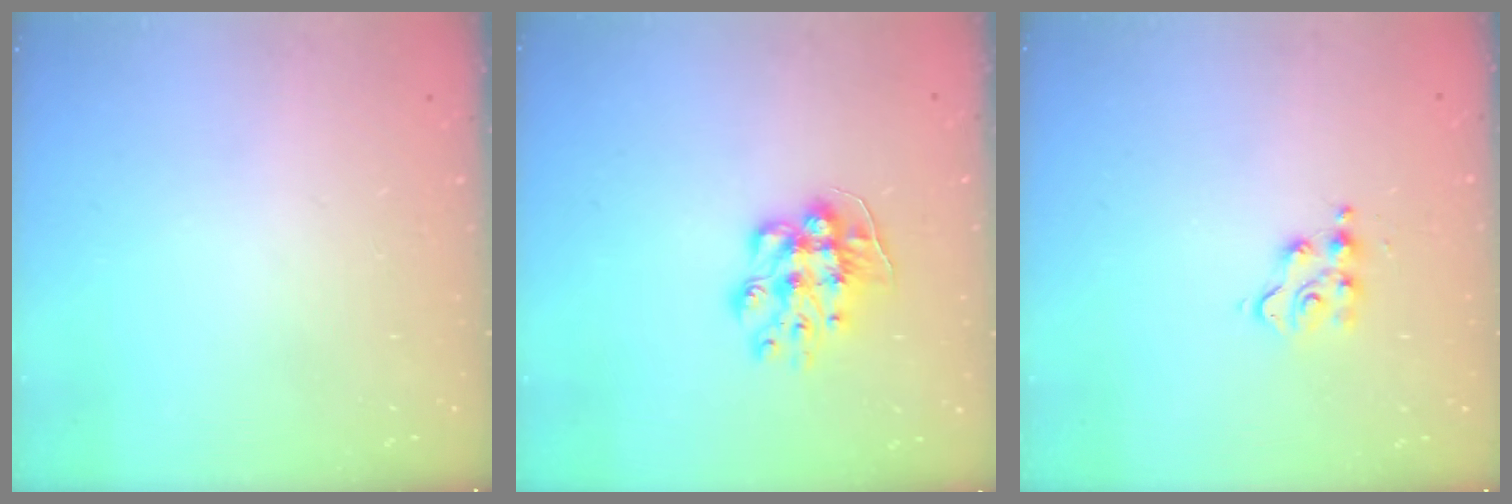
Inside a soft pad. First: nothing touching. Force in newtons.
{"total": 11.3, "press": 11.3, "slide": 0.7}
{"total": 5.1, "press": 5.0, "slide": 0.5}